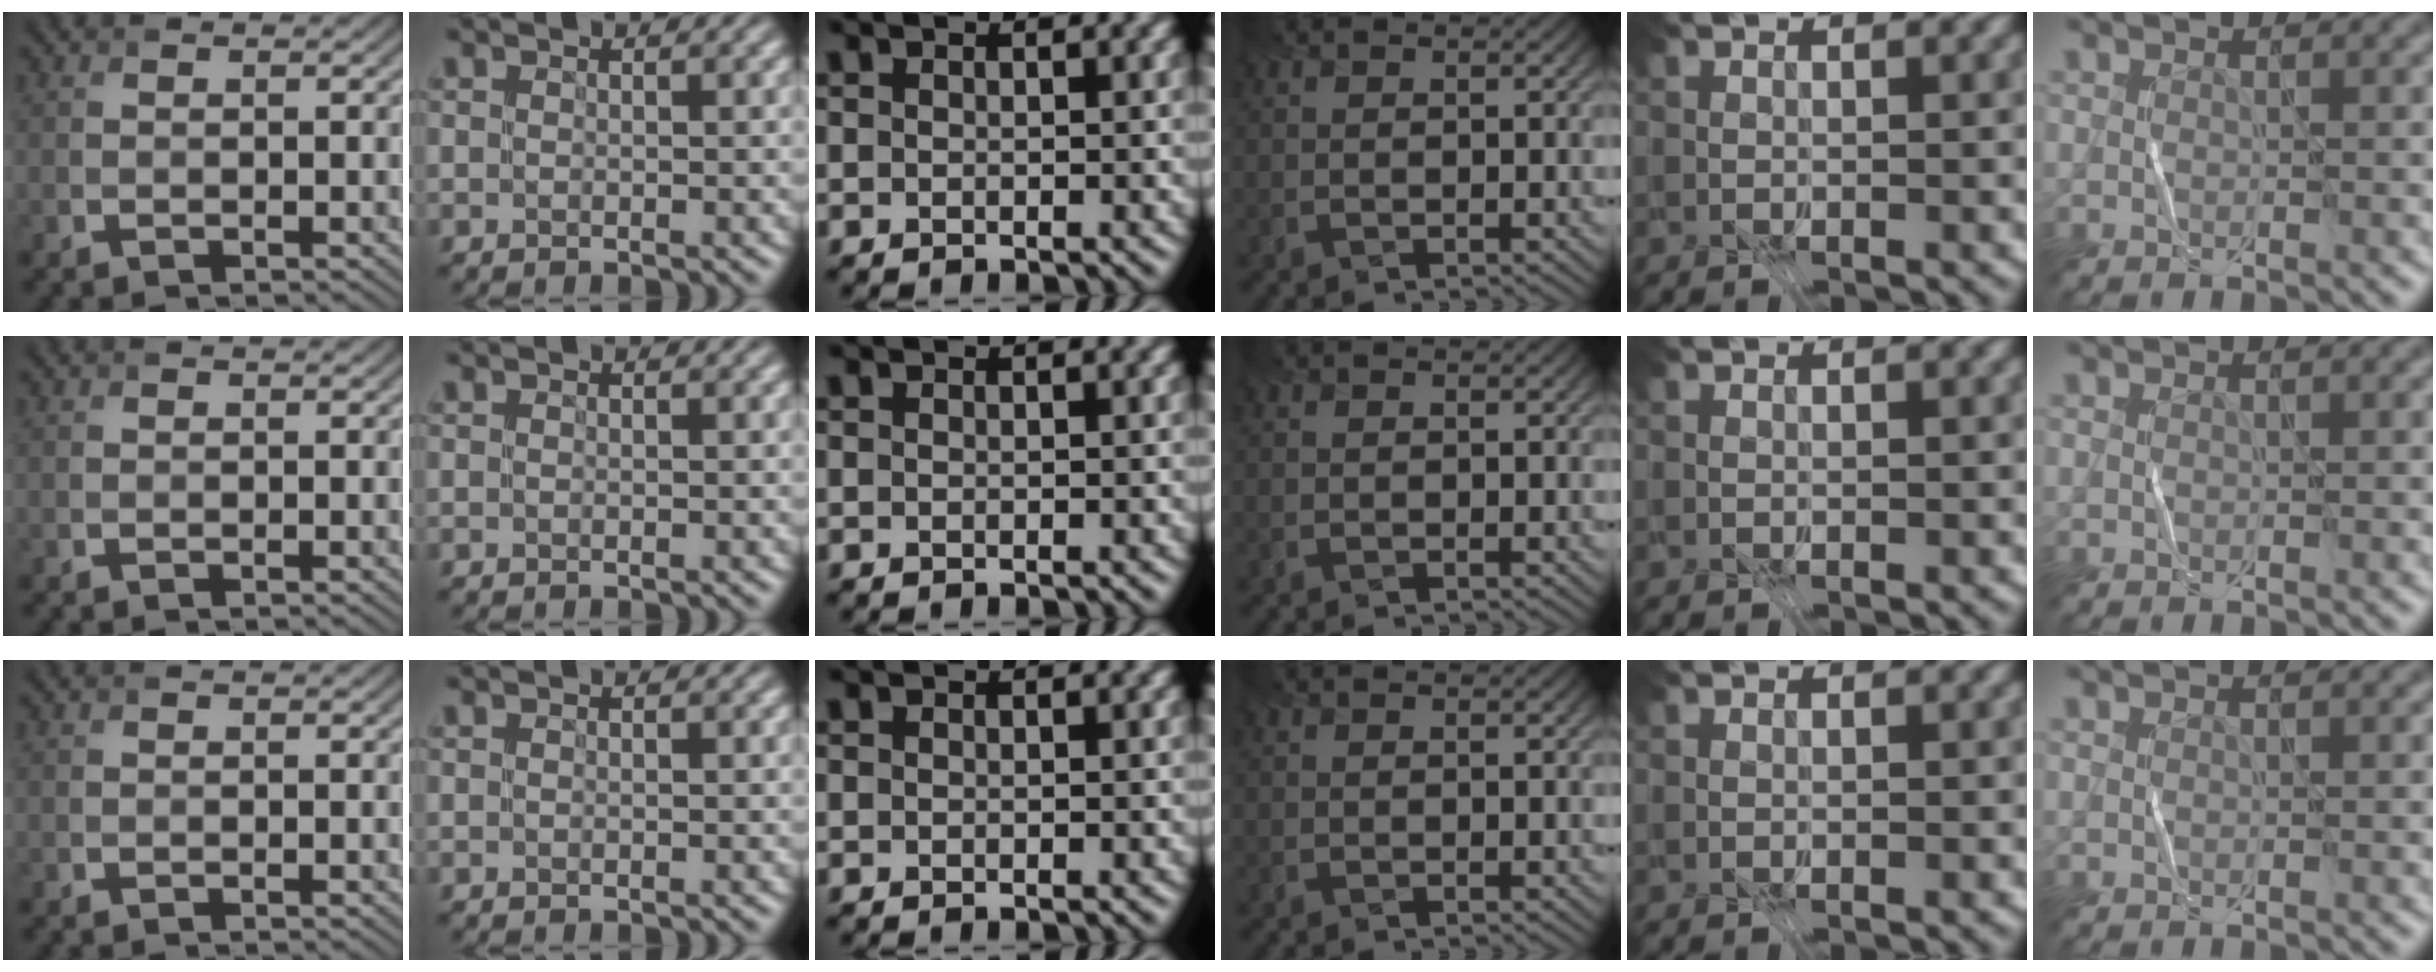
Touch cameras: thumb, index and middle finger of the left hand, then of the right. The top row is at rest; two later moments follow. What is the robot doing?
{"motion": "fold", "object": "receipt paper"}